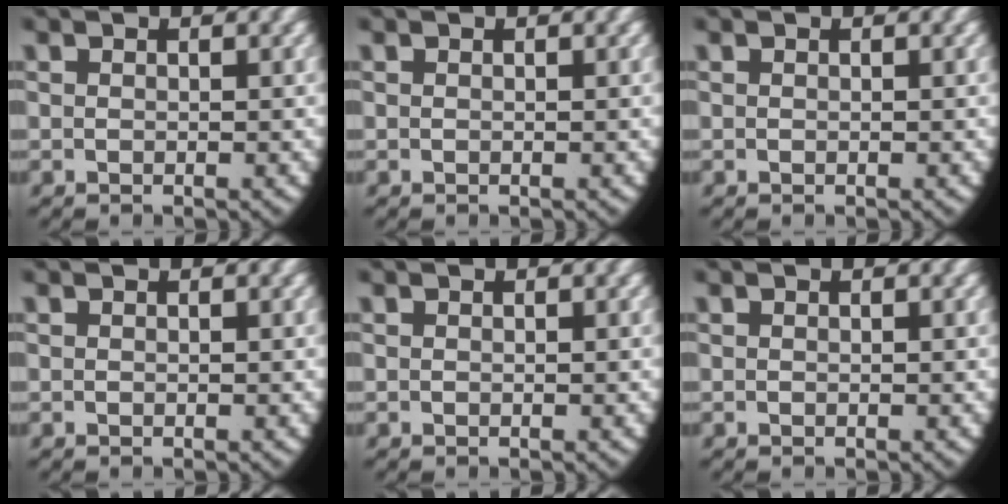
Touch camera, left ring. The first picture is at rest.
{"total": 0.0}
{"total": 0.0}
{"total": 0.0}
{"total": 0.0}
{"total": 0.0}